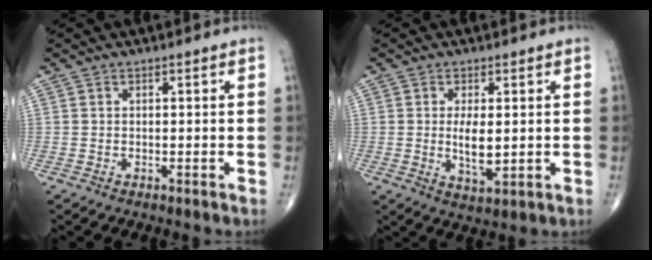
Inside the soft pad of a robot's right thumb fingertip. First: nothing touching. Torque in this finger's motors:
{"motor_torque": [2.21, 2.80, 0.68, 0.15, 0.25]}